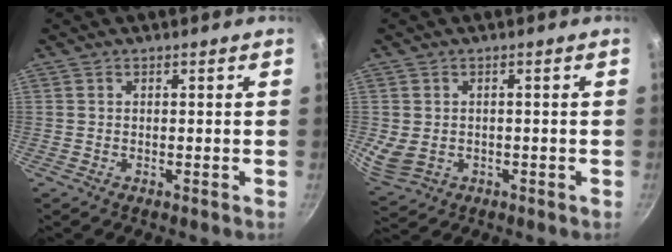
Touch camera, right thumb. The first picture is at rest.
{"total": 5.5, "force": [-0.7, 4.4, 3.3], "torque": [-0.064, -0.004, 0.001]}